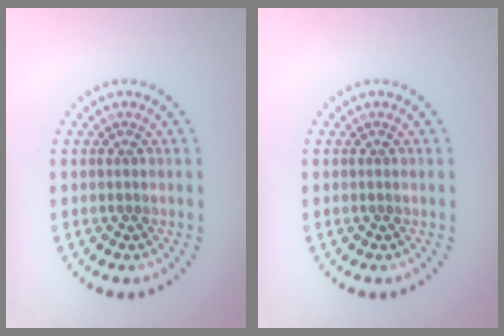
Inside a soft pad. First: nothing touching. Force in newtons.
{"total": 0.0}